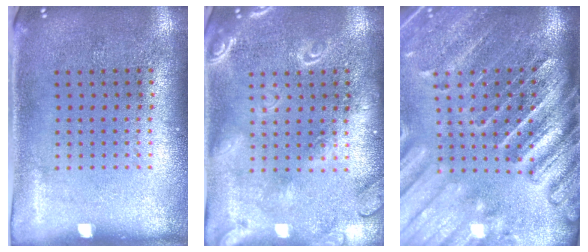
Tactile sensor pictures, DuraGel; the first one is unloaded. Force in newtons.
{"total": 2.1, "press": 2.1, "slide": 0.2}
{"total": 4.2, "press": 3.5, "slide": 2.3}